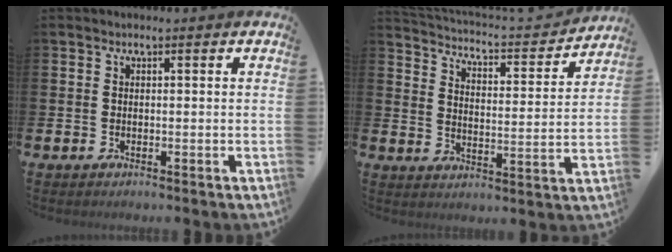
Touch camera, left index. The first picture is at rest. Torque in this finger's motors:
{"motor_torque": [0.24, -0.26, 0.03, 0.00]}